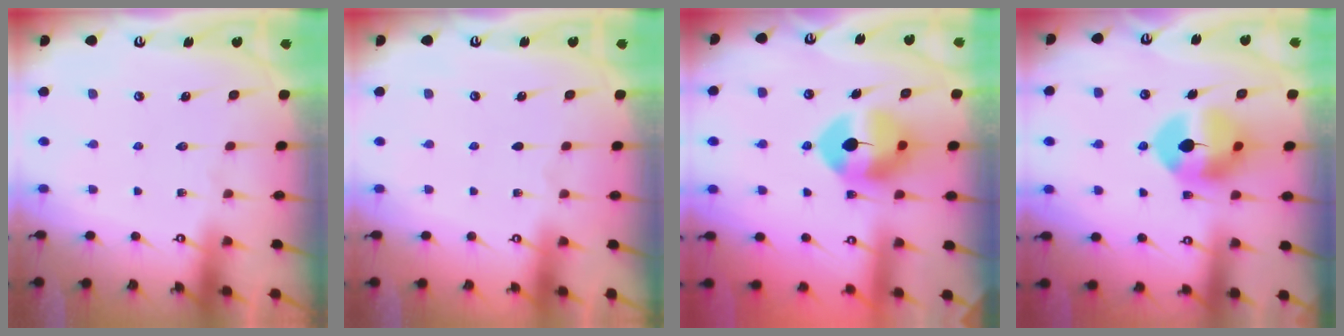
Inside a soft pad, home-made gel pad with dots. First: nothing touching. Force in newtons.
{"total": 0.0}
{"total": 8.8, "press": 8.7, "slide": 1.2}
{"total": 9.0, "press": 9.0, "slide": 0.6}